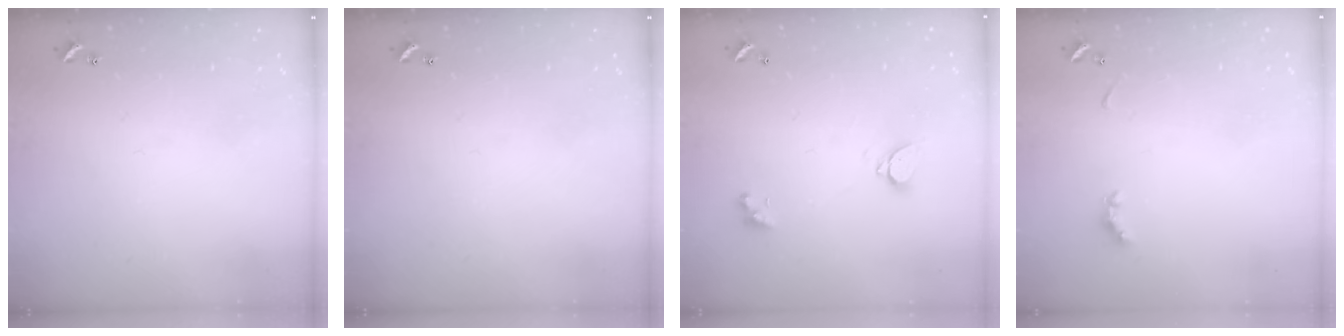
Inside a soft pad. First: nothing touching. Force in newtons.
{"total": 0.0}
{"total": 2.3, "press": 2.2, "slide": 0.7}
{"total": 2.9, "press": 2.8, "slide": 0.6}